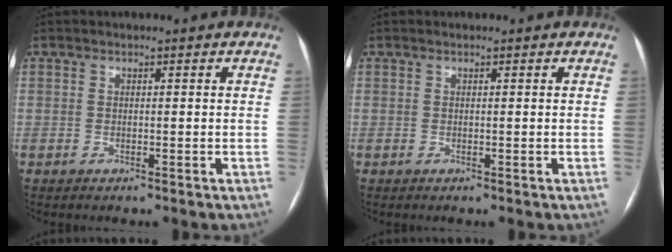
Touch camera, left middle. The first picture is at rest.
{"total": 0.0}